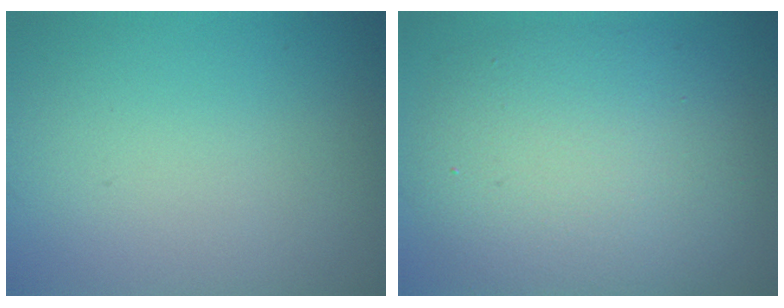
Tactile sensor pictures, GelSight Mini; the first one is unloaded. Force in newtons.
{"total": 9.2, "press": 9.1, "slide": 0.8}